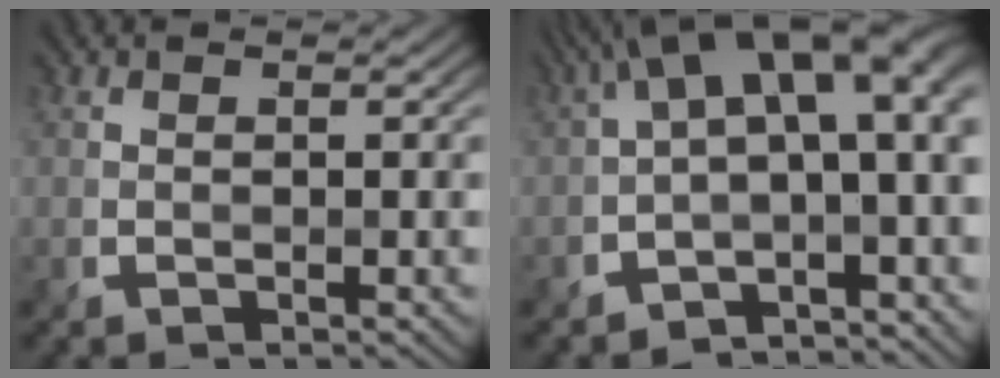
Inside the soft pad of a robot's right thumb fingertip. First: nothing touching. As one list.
[{"total": 14.3, "force": [1.1, 7.0, 12.4], "torque": [-0.180, 0.011, 0.029]}]